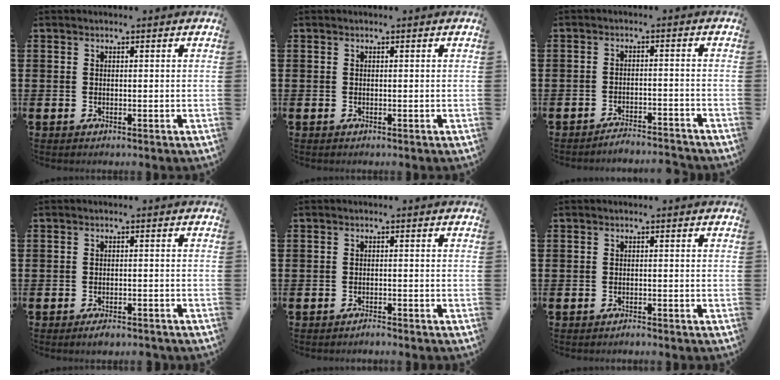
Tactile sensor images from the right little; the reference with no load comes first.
{"total": 0.0}
{"total": 2.6, "force": [-2.6, -0.1, 0.2], "torque": [-0.006, 0.003, -0.054]}
{"total": 1.8, "force": [-1.5, 0.2, 0.8], "torque": [-0.008, -0.002, -0.031]}
{"total": 1.0, "force": [-1.0, 0.0, 0.2], "torque": [-0.005, -0.003, -0.020]}
{"total": 0.8, "force": [-0.7, 0.0, 0.1], "torque": [-0.004, -0.003, -0.015]}